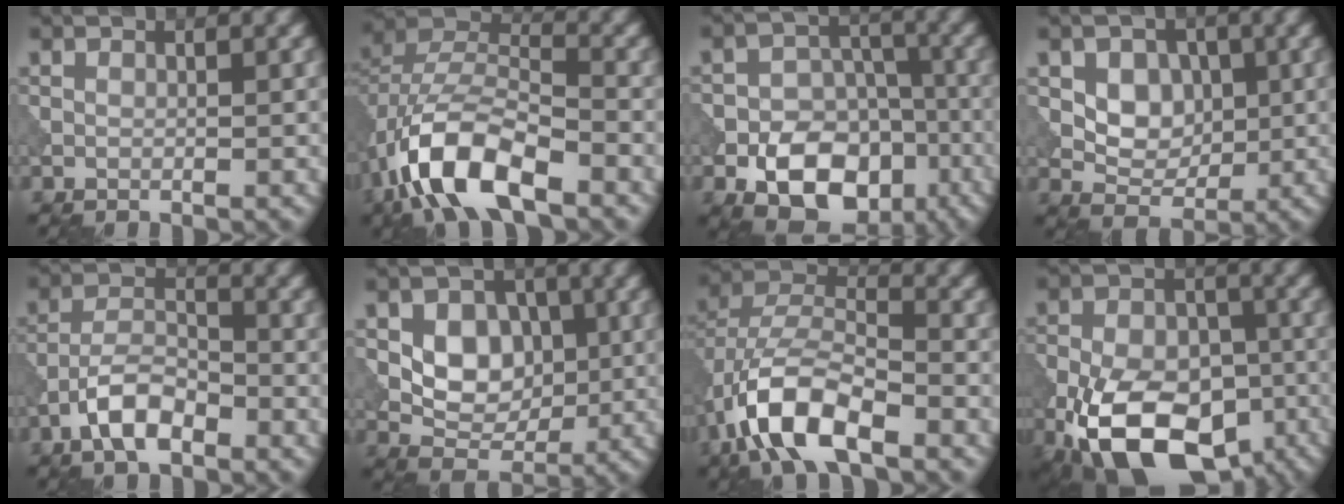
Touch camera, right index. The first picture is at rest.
{"total": 10.0, "force": [-5.4, 4.4, 7.2], "torque": [-0.140, 0.011, -0.108]}
{"total": 10.3, "force": [-4.9, 6.9, 5.9], "torque": [-0.083, -0.008, -0.079]}
{"total": 3.9, "force": [0.5, 3.0, 2.5], "torque": [-0.038, -0.005, 0.004]}
{"total": 4.7, "force": [-2.8, 2.0, 3.2], "torque": [-0.051, 0.009, -0.058]}
{"total": 5.3, "force": [0.4, 4.0, 3.6], "torque": [-0.055, -0.004, 0.006]}
{"total": 9.1, "force": [-4.7, 4.0, 6.7], "torque": [-0.131, 0.011, -0.097]}
{"total": 15.9, "force": [-7.4, 9.2, 10.6], "torque": [-0.204, -0.026, -0.126]}